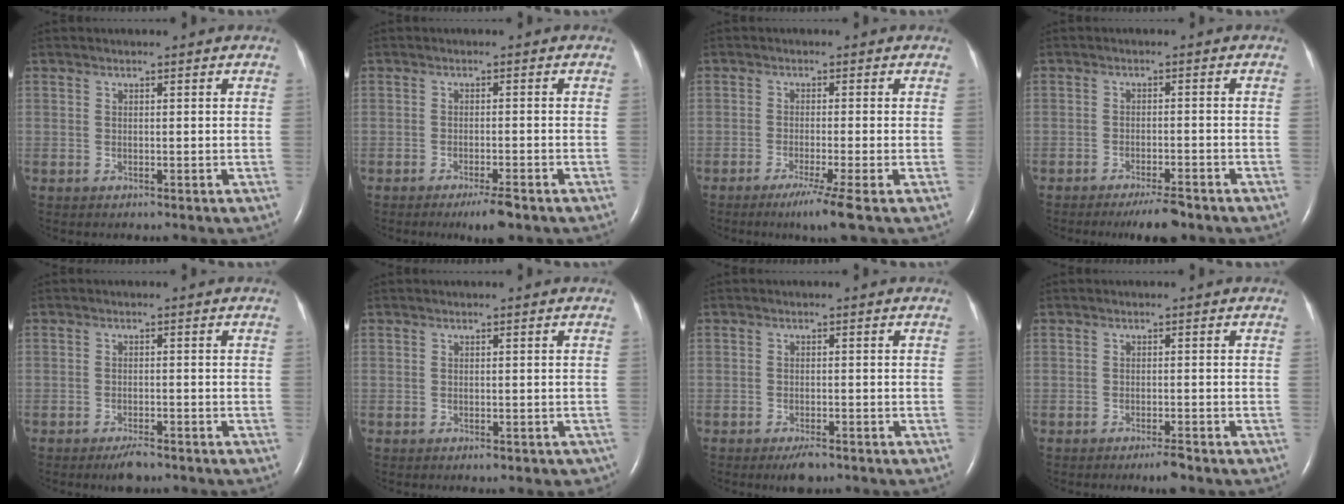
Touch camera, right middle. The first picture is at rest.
{"total": 3.8, "force": [-2.6, 0.3, 2.7], "torque": [-0.046, -0.007, -0.041]}
{"total": 5.0, "force": [-3.0, -1.2, 3.7], "torque": [-0.068, -0.019, -0.055]}
{"total": 4.7, "force": [-3.7, 0.7, 2.7], "torque": [-0.043, -0.006, -0.058]}
{"total": 2.9, "force": [-2.2, 0.7, 1.7], "torque": [-0.037, -0.005, -0.034]}
{"total": 2.8, "force": [-2.1, 1.3, 1.4], "torque": [-0.006, -0.002, -0.018]}
{"total": 2.8, "force": [-2.0, 0.8, 1.7], "torque": [-0.037, -0.005, -0.028]}
{"total": 2.2, "force": [-1.7, 0.0, 1.4], "torque": [-0.027, -0.004, -0.027]}